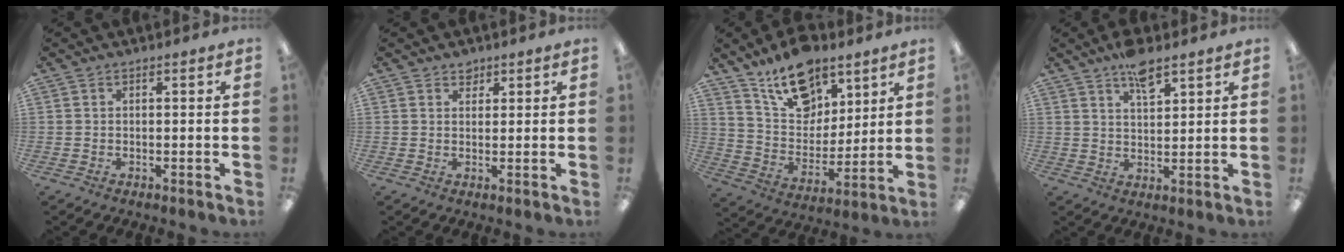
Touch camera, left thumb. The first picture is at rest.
{"total": 2.1, "force": [1.7, 1.2, 0.2], "torque": [0.011, -0.009, 0.029]}
{"total": 15.2, "force": [10.9, 8.5, 6.3], "torque": [-0.108, -0.062, 0.202]}
{"total": 6.9, "force": [5.0, 2.4, 4.1], "torque": [-0.069, -0.024, 0.086]}